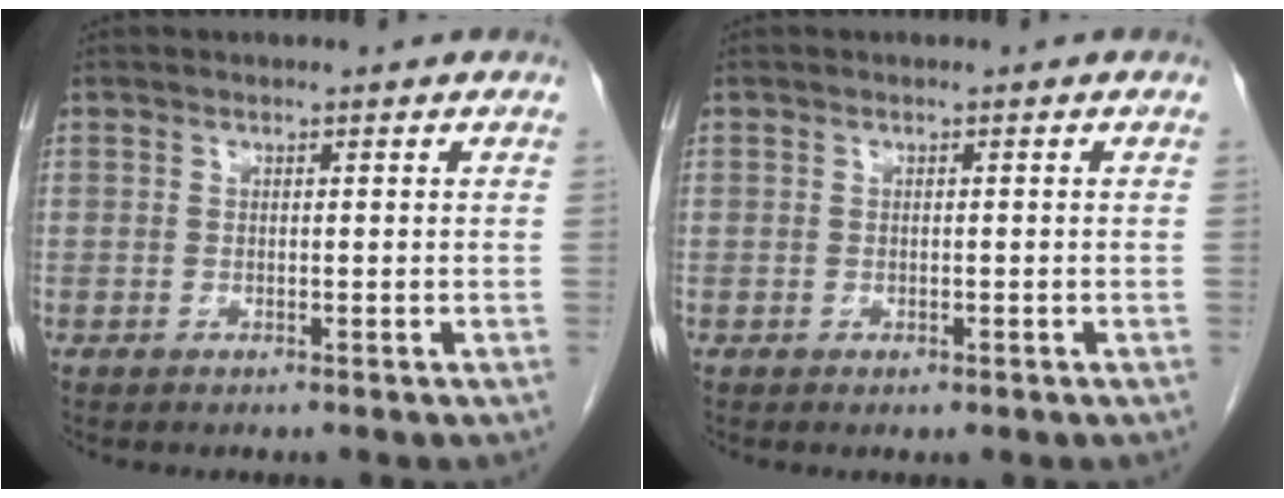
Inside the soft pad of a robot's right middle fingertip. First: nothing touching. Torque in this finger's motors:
{"motor_torque": [-0.62, -0.12, -0.24, -0.05]}